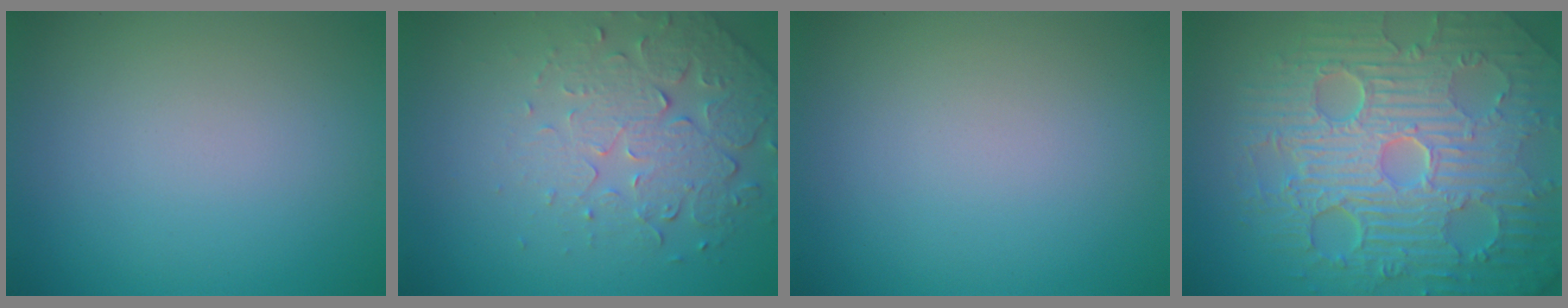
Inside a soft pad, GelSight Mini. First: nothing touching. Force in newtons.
{"total": 5.0, "press": 3.4, "slide": 3.7}
{"total": 0.0}
{"total": 11.4, "press": 7.3, "slide": 8.7}